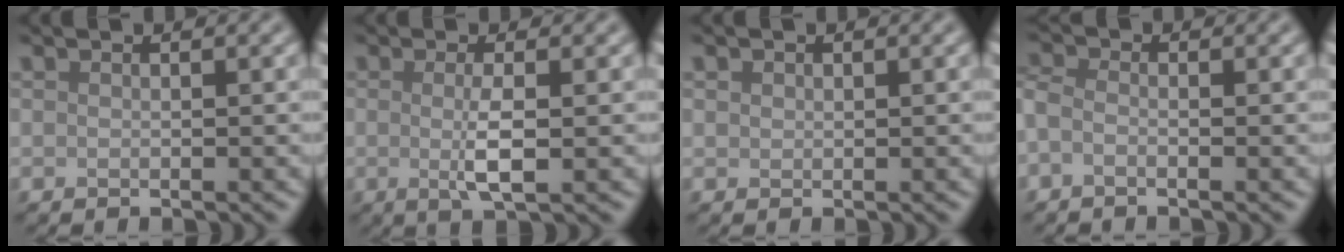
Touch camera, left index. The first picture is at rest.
{"total": 2.7, "force": [-0.1, 0.5, 2.7], "torque": [-0.053, -0.005, -0.002]}
{"total": 0.6, "force": [0.3, 0.5, 0.1], "torque": [0.001, -0.001, 0.005]}
{"total": 1.5, "force": [-0.8, 0.9, 0.9], "torque": [-0.022, -0.003, -0.020]}